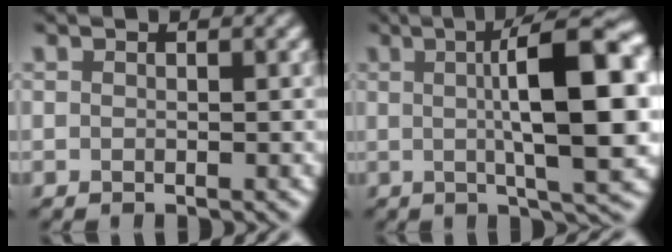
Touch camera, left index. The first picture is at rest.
{"total": 12.2, "force": [1.3, 3.1, 11.8], "torque": [-0.155, 0.010, 0.018]}